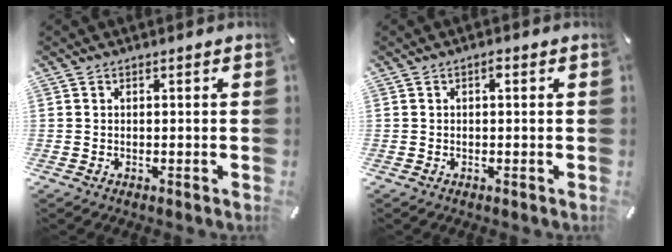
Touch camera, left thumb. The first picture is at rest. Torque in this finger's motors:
{"motor_torque": [0.15, -0.05, -0.07, 0.00, 0.00]}